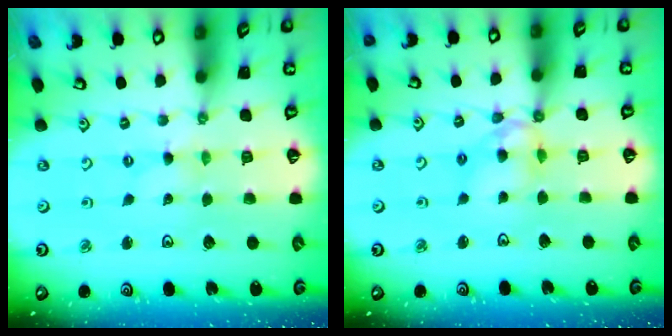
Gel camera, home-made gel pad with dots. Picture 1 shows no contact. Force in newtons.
{"total": 10.9, "press": 10.9, "slide": 1.0}